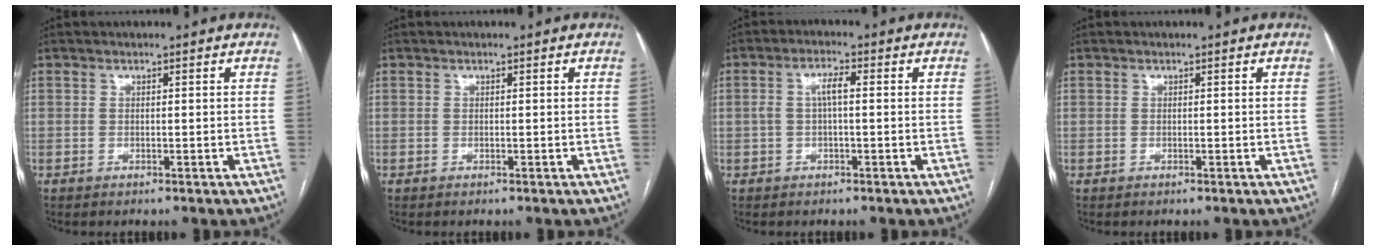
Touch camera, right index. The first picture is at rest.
{"total": 0.0}
{"total": 3.3, "force": [0.1, 1.0, 3.1], "torque": [-0.063, 0.017, 0.005]}
{"total": 0.0}